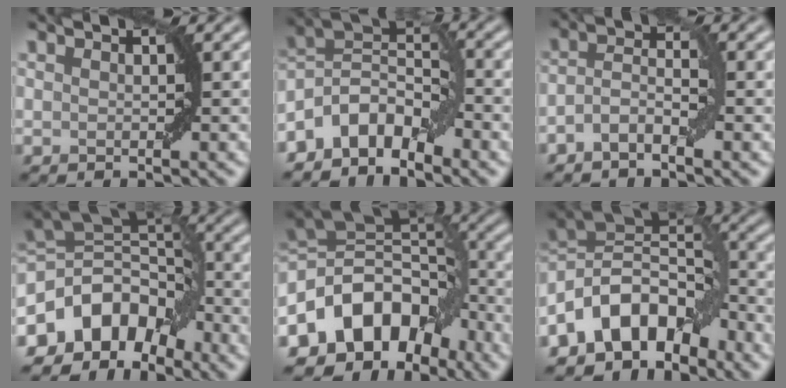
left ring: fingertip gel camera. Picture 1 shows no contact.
{"total": 5.6, "force": [-3.6, 2.8, 3.2], "torque": [-0.044, 0.012, -0.079]}
{"total": 2.7, "force": [-1.4, 1.0, 2.1], "torque": [-0.042, 0.008, -0.033]}
{"total": 9.0, "force": [-4.7, 6.1, 4.6], "torque": [-0.068, 0.016, -0.102]}
{"total": 11.1, "force": [-5.3, 7.8, 5.9], "torque": [-0.094, 0.020, -0.106]}
{"total": 9.5, "force": [-5.5, 5.6, 5.3], "torque": [-0.073, 0.019, -0.121]}